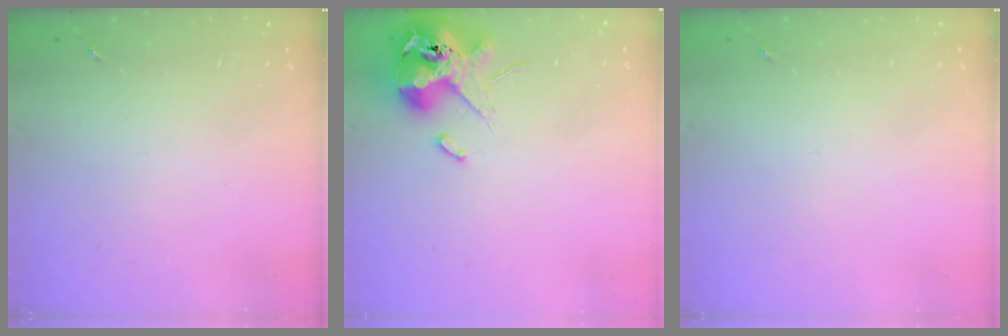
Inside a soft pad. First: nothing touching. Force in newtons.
{"total": 13.1, "press": 12.9, "slide": 2.2}
{"total": 0.0}